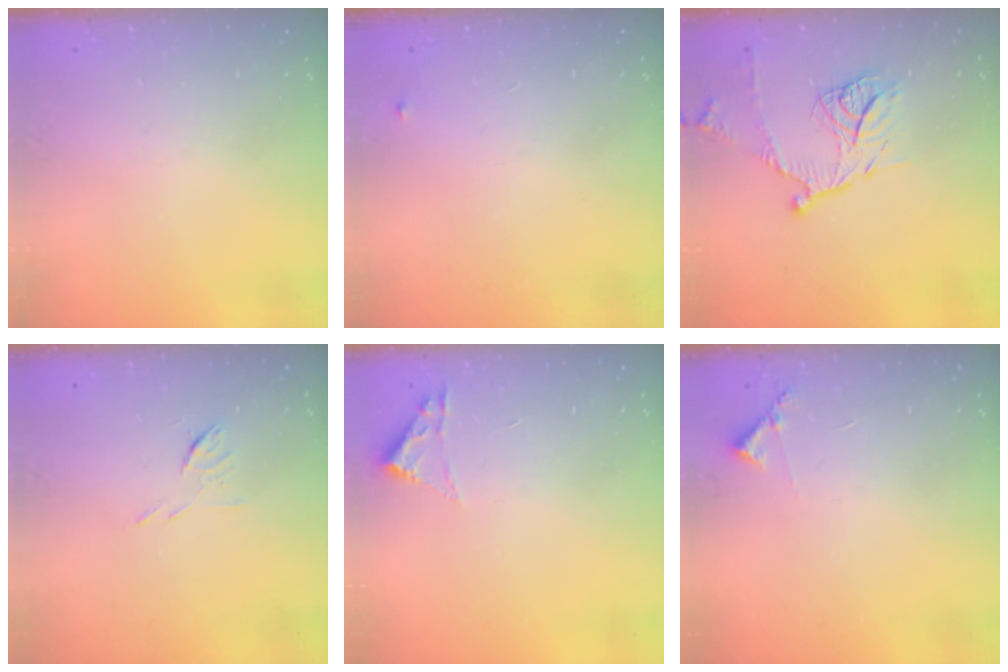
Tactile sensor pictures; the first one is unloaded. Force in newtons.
{"total": 3.2, "press": 3.2, "slide": 0.2}
{"total": 12.4, "press": 12.4, "slide": 1.0}
{"total": 6.0, "press": 6.0, "slide": 0.7}
{"total": 1.8, "press": 1.8, "slide": 0.2}
{"total": 6.4, "press": 6.4, "slide": 0.5}